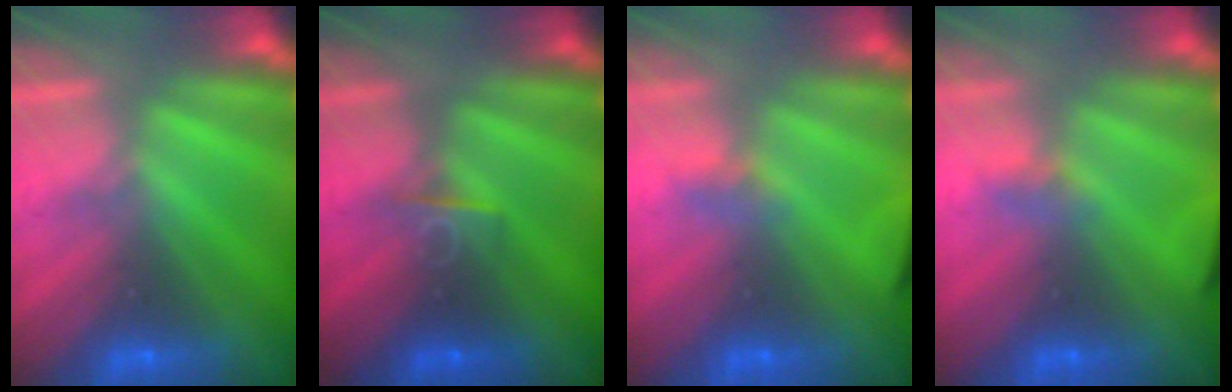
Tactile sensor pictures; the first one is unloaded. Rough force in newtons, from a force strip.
{"total": 2.6}
{"total": 3.1}
{"total": 3.1}